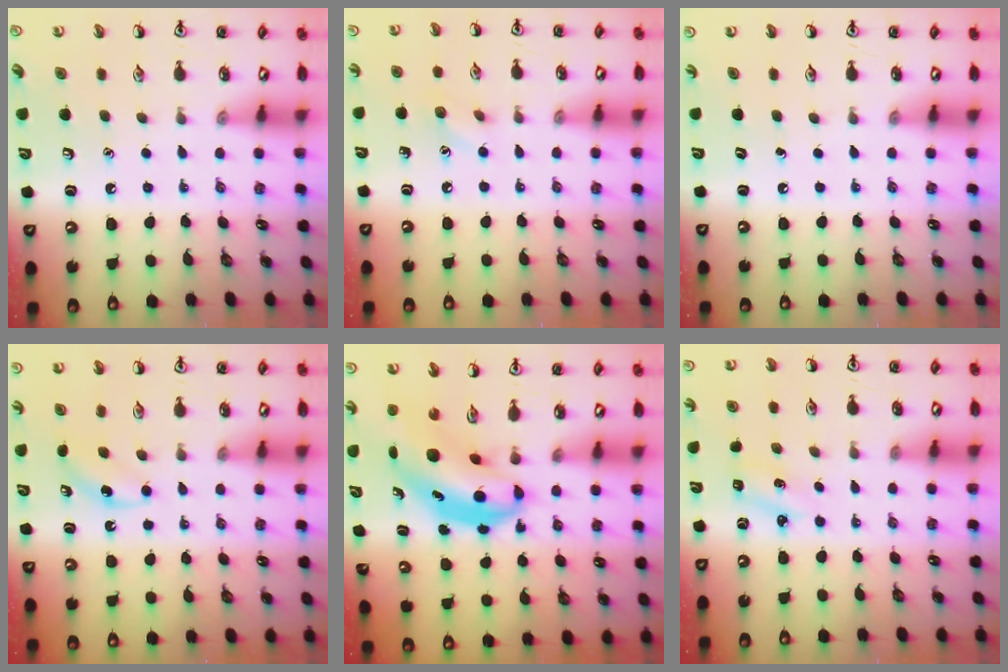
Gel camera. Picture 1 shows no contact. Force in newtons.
{"total": 5.6, "press": 5.3, "slide": 1.8}
{"total": 0.0}
{"total": 3.3, "press": 3.0, "slide": 1.3}
{"total": 5.7, "press": 5.6, "slide": 1.1}
{"total": 1.8, "press": 1.7, "slide": 0.7}